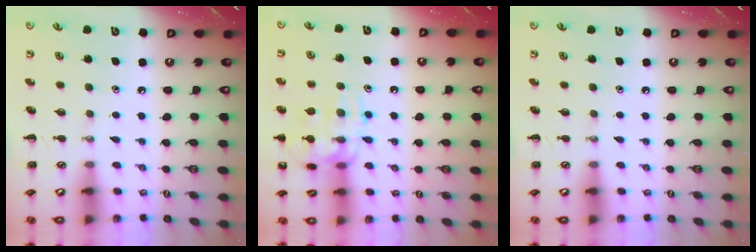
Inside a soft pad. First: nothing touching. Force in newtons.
{"total": 14.4, "press": 14.3, "slide": 1.4}
{"total": 0.0}